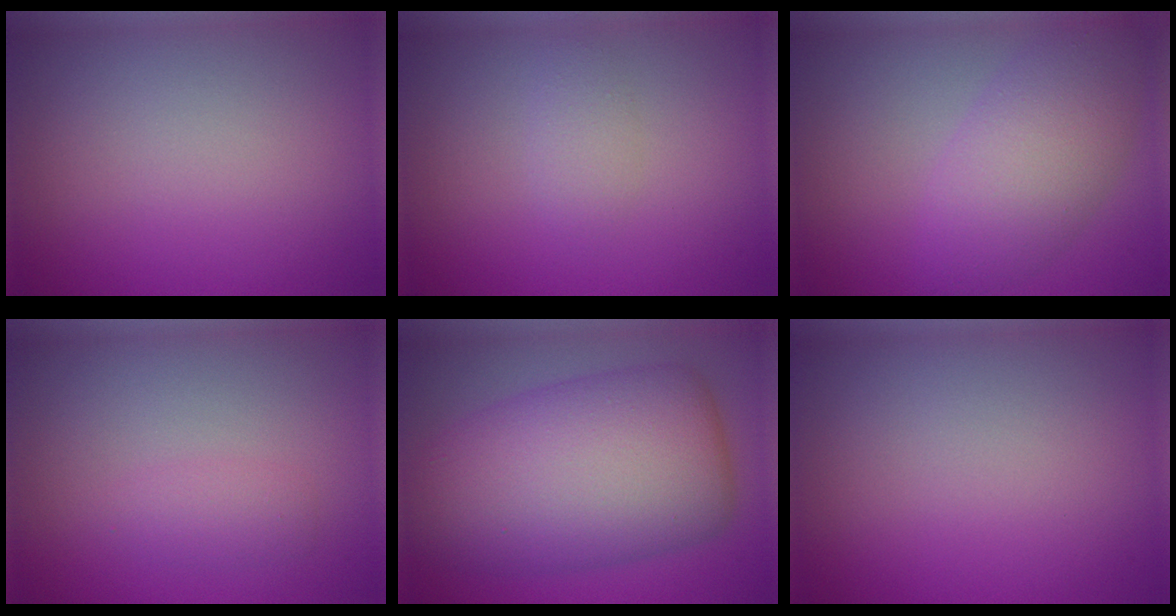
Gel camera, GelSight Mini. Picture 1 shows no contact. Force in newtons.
{"total": 1.3, "press": 1.3, "slide": 0.0}
{"total": 5.3, "press": 5.3, "slide": 0.1}
{"total": 1.5, "press": 1.4, "slide": 0.1}
{"total": 12.2, "press": 12.2, "slide": 0.2}
{"total": 0.0}